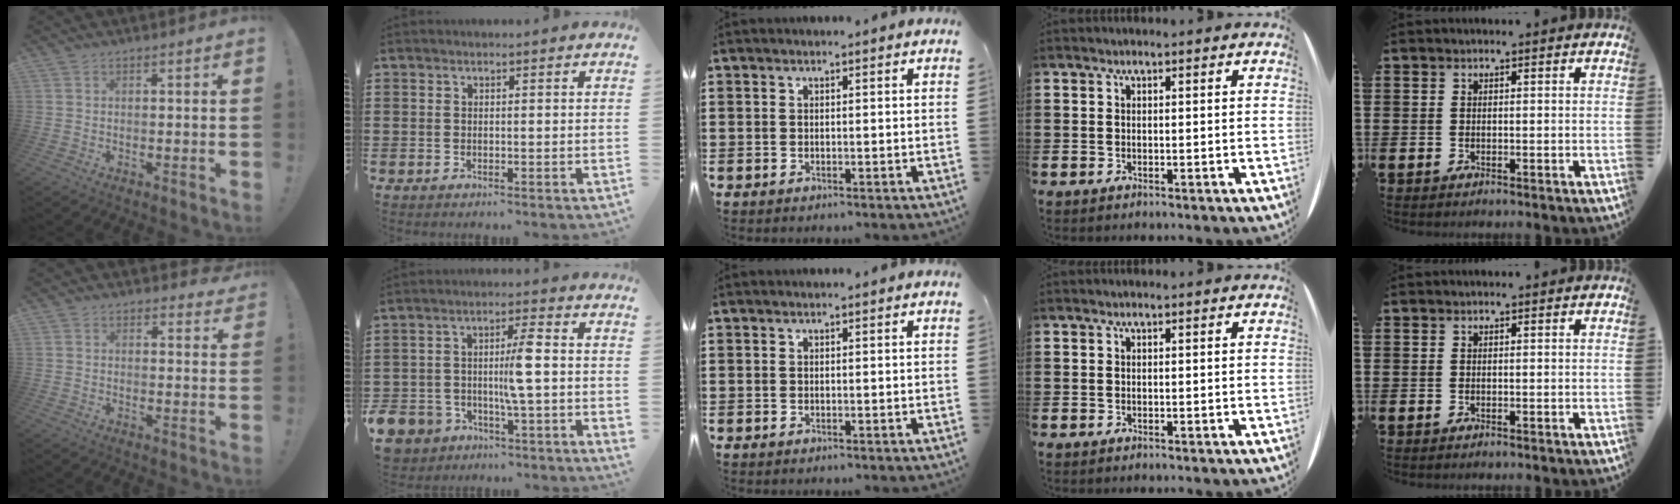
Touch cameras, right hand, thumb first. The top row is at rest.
{"thumb": {"total": 3.0, "force": [2.1, 1.9, 0.8], "torque": [0.001, -0.015, 0.038]}, "index": {"total": 7.5, "force": [-2.1, 3.1, 6.5], "torque": [-0.148, -0.003, -0.047]}}